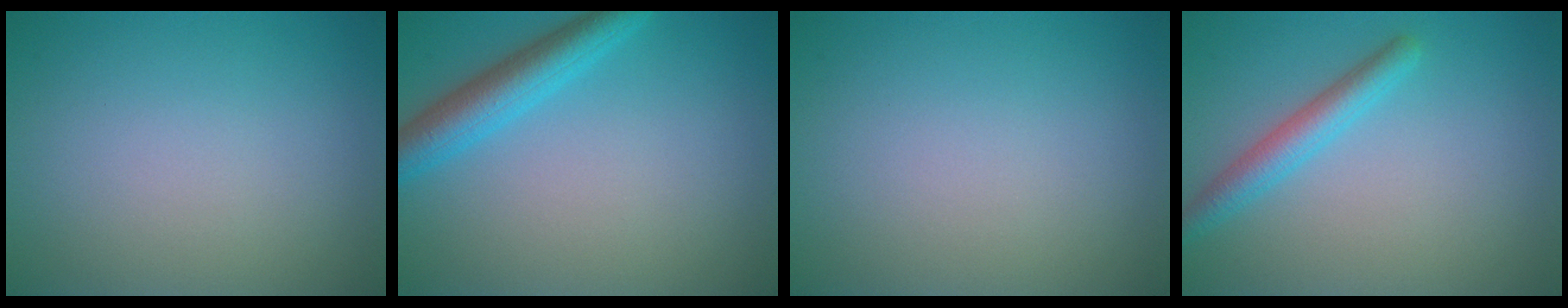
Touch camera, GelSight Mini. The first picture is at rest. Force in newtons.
{"total": 4.2, "press": 4.2, "slide": 0.3}
{"total": 0.0}
{"total": 2.8, "press": 2.8, "slide": 0.2}